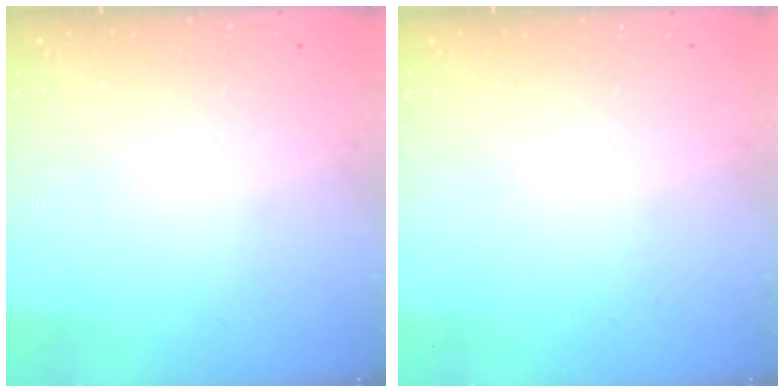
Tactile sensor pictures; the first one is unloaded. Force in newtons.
{"total": 0.0}